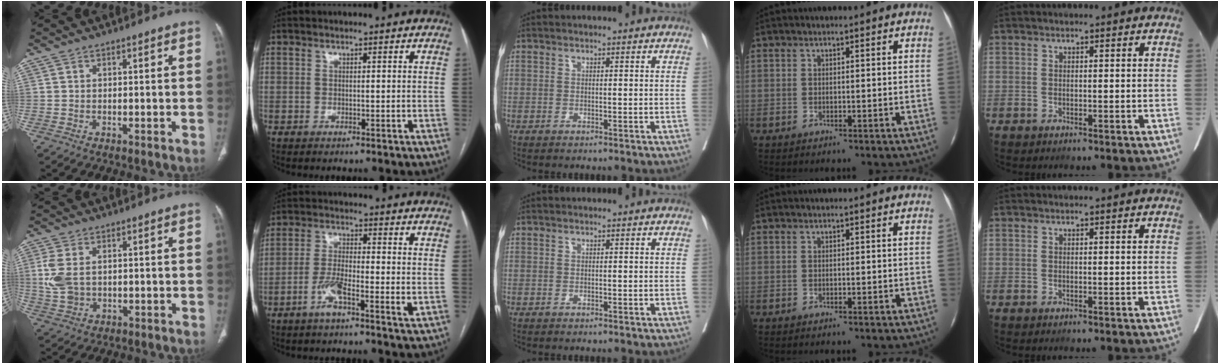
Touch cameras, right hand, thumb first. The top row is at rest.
{"thumb": {"total": 6.7, "force": [0.8, 4.4, 5.0], "torque": [-0.120, 0.000, 0.023]}, "index": {"total": 6.0, "force": [-2.6, 0.7, 5.4], "torque": [-0.107, -0.001, -0.052]}}